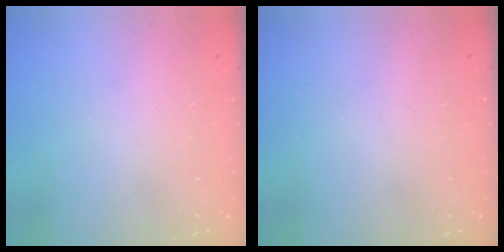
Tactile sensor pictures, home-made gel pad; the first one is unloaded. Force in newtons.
{"total": 0.0}